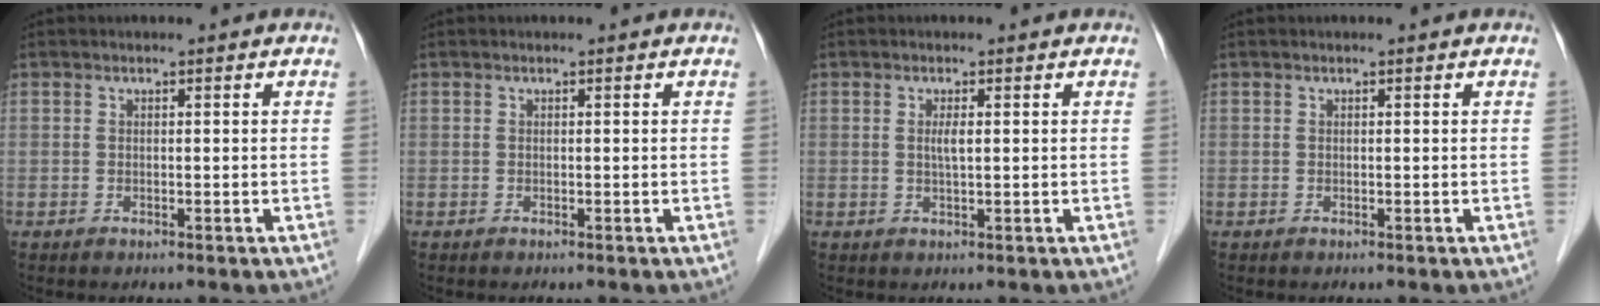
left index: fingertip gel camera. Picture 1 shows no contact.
{"total": 0.0}
{"total": 1.5, "force": [-0.1, 0.0, 1.5], "torque": [-0.032, -0.004, -0.001]}
{"total": 0.0}